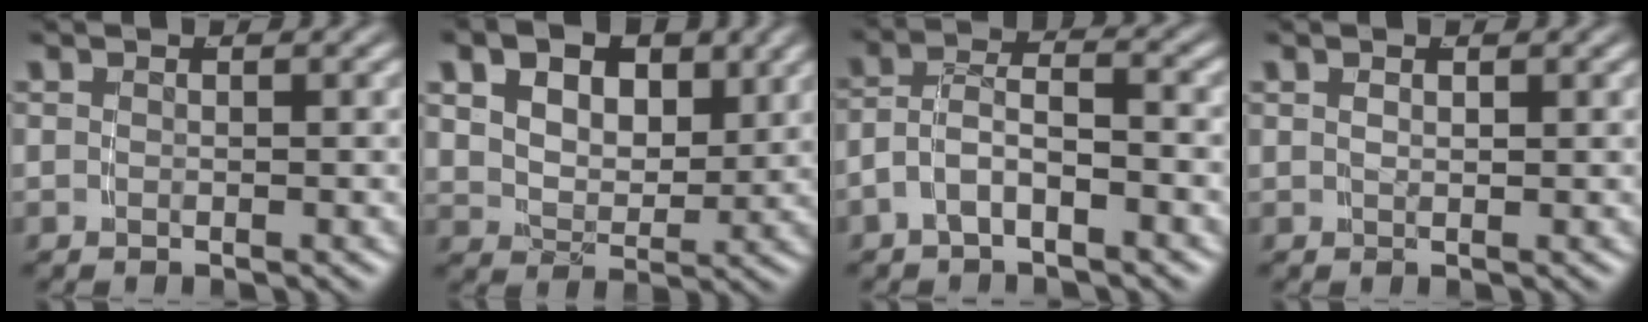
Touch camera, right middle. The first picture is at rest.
{"total": 6.8, "force": [2.7, 4.8, 3.9], "torque": [-0.073, -0.015, 0.047]}
{"total": 4.0, "force": [-1.9, 2.4, 2.6], "torque": [-0.059, -0.013, -0.032]}
{"total": 0.7, "force": [0.3, 0.0, 0.7], "torque": [-0.007, -0.001, 0.013]}